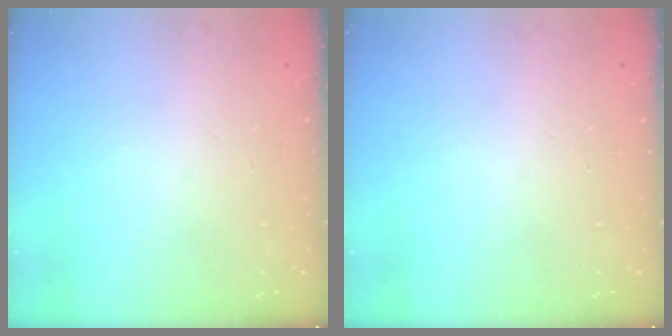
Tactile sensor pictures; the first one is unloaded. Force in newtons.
{"total": 0.0}